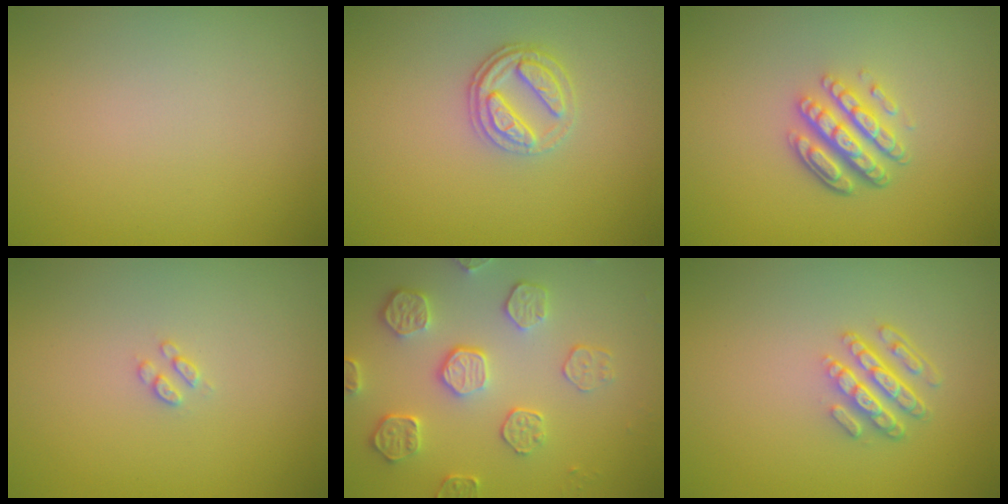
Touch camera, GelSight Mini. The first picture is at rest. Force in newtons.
{"total": 2.7, "press": 2.5, "slide": 0.9}
{"total": 4.4, "press": 3.3, "slide": 2.9}
{"total": 1.0, "press": 0.9, "slide": 0.2}
{"total": 4.4, "press": 3.9, "slide": 2.0}
{"total": 4.0, "press": 2.8, "slide": 2.8}